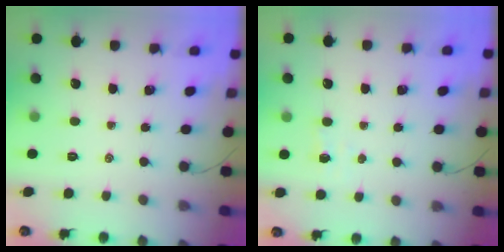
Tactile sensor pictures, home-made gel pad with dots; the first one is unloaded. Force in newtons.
{"total": 1.8, "press": 1.7, "slide": 0.6}